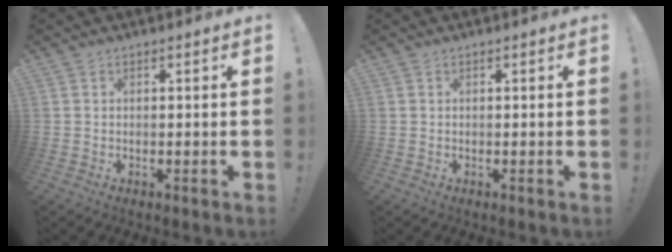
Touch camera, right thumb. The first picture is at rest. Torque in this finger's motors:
{"motor_torque": [0.00, 0.00, -0.01, 0.01, 0.00]}